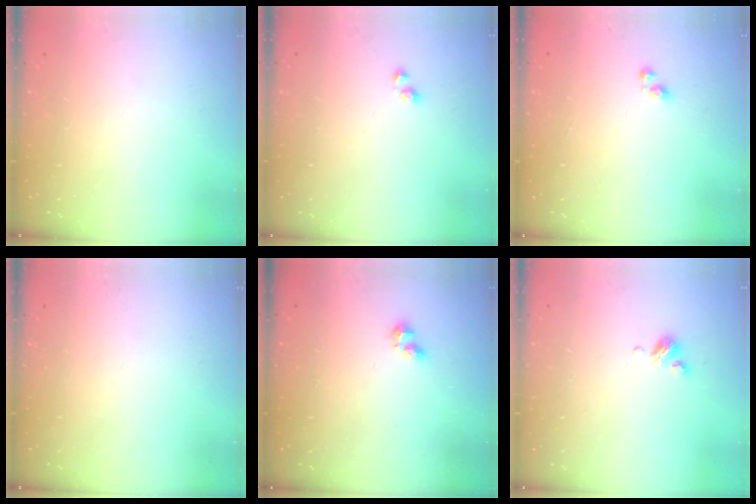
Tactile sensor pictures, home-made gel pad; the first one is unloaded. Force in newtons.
{"total": 2.9, "press": 2.7, "slide": 1.1}
{"total": 3.7, "press": 3.7, "slide": 0.5}
{"total": 0.0}
{"total": 1.8, "press": 1.7, "slide": 0.5}
{"total": 4.0, "press": 4.0, "slide": 0.3}